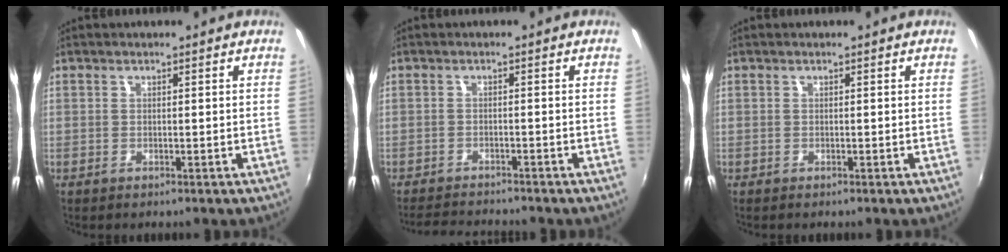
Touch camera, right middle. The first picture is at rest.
{"total": 5.6, "force": [-5.4, 0.5, 1.4], "torque": [-0.044, -0.009, -0.088]}
{"total": 0.0}